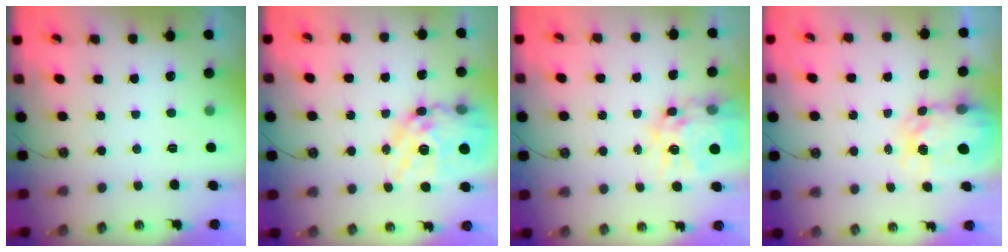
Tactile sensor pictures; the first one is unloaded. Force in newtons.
{"total": 21.5, "press": 21.4, "slide": 2.2}
{"total": 14.7, "press": 14.6, "slide": 1.3}
{"total": 5.4, "press": 5.4, "slide": 0.6}